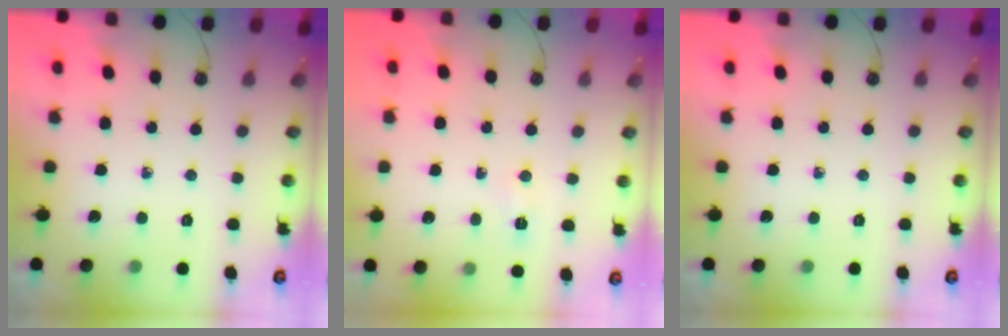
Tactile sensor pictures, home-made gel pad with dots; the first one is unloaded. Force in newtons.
{"total": 2.9, "press": 2.9, "slide": 0.3}
{"total": 0.0}